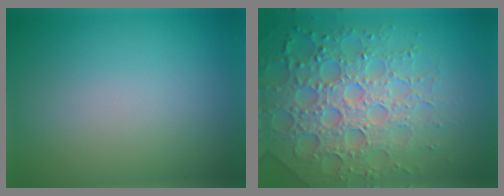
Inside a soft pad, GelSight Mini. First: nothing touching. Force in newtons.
{"total": 7.3, "press": 7.2, "slide": 1.6}